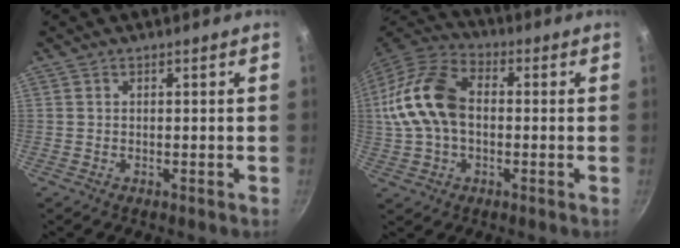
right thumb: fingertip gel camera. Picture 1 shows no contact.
{"total": 16.9, "force": [0.2, 11.3, 12.6], "torque": [-0.242, 0.040, -0.008]}